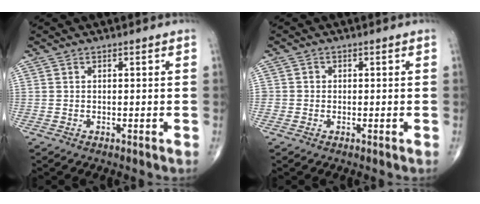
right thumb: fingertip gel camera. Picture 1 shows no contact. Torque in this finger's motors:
{"motor_torque": [0.08, 0.03, 0.06, 0.12, -0.01]}